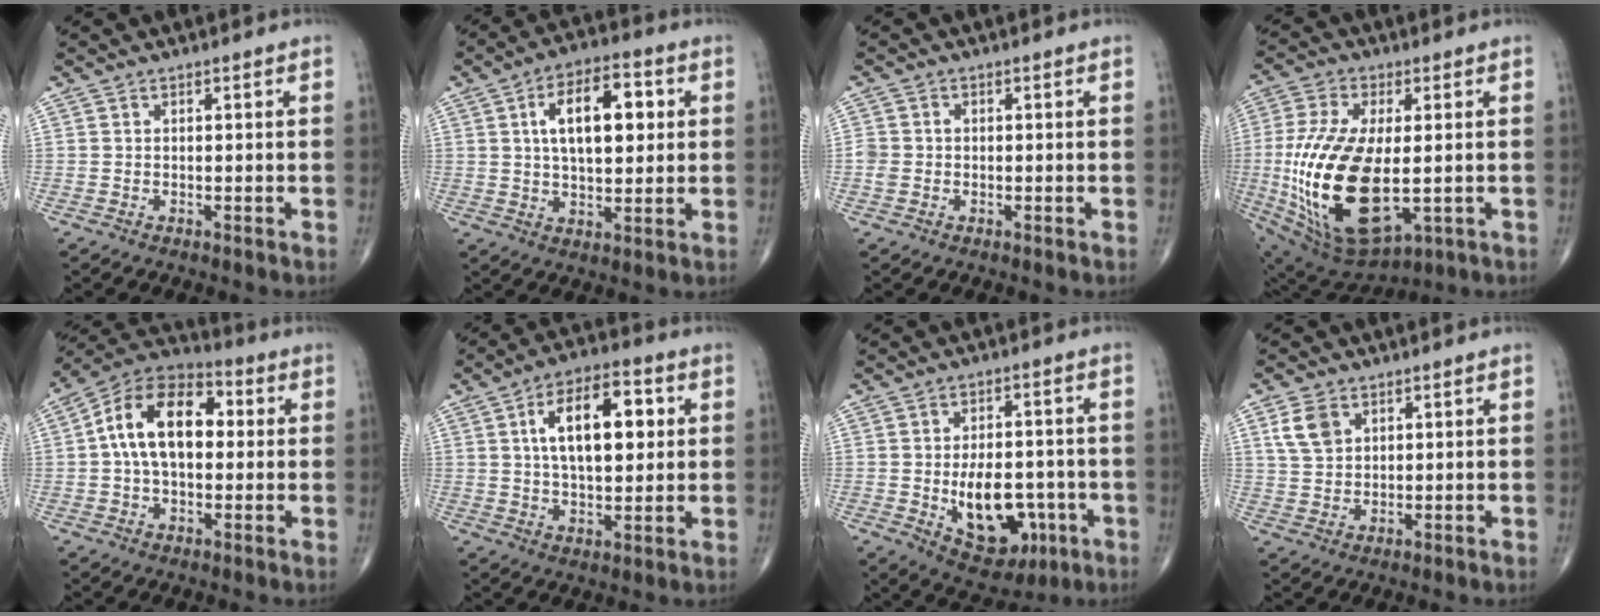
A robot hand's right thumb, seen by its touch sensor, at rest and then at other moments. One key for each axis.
{"total": 13.5, "fx": 3.0, "fy": 6.8, "fz": 11.3, "tx": -0.160, "ty": 0.006, "tz": 0.047}
{"total": 2.4, "fx": -0.4, "fy": 2.1, "fz": 1.1, "tx": -0.019, "ty": 0.007, "tz": -0.007}
{"total": 24.1, "fx": -2.4, "fy": 11.7, "fz": 20.9, "tx": -0.440, "ty": -0.024, "tz": -0.017}
{"total": 15.9, "fx": 1.8, "fy": 9.6, "fz": 12.5, "tx": -0.198, "ty": 0.033, "tz": 0.019}
{"total": 14.9, "fx": 3.4, "fy": 7.4, "fz": 12.4, "tx": -0.179, "ty": 0.006, "tz": 0.053}
{"total": 13.9, "fx": -3.7, "fy": 8.3, "fz": 10.6, "tx": -0.123, "ty": 0.015, "tz": -0.038}
{"total": 5.6, "fx": 2.5, "fy": 3.8, "fz": 3.2, "tx": -0.053, "ty": -0.006, "tz": 0.054}